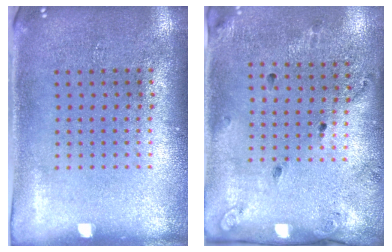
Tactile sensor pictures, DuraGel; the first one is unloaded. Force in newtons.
{"total": 1.8, "press": 1.2, "slide": 1.3}